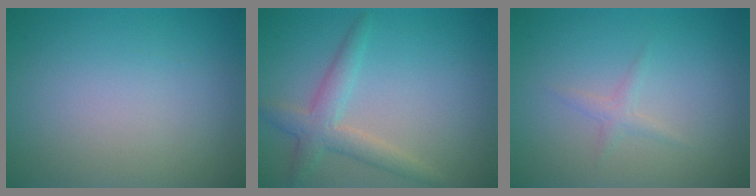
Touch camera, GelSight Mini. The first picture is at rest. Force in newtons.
{"total": 3.1, "press": 3.1, "slide": 0.1}
{"total": 1.0, "press": 1.0, "slide": 0.1}